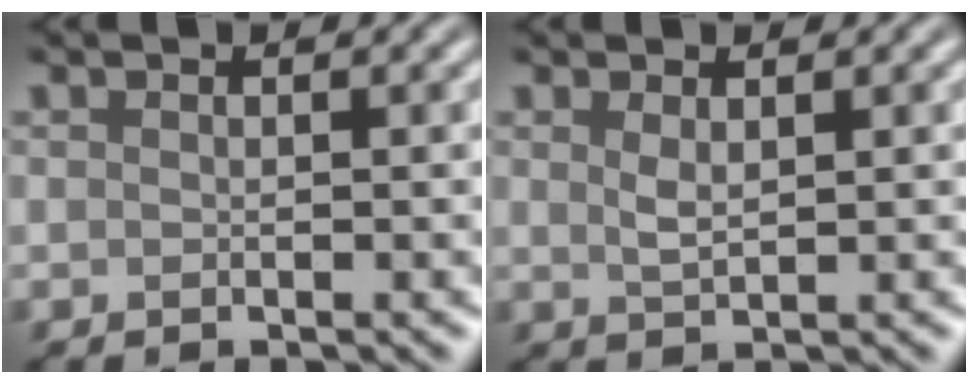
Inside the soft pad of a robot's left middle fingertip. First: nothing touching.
{"total": 1.3, "force": [0.6, 0.4, 1.0], "torque": [-0.027, -0.004, 0.013]}